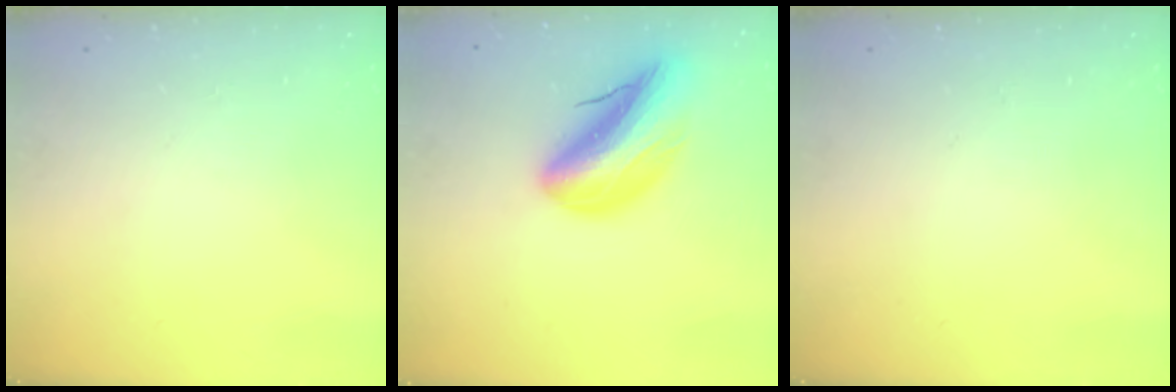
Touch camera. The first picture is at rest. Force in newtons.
{"total": 17.5, "press": 17.0, "slide": 4.3}
{"total": 0.0}